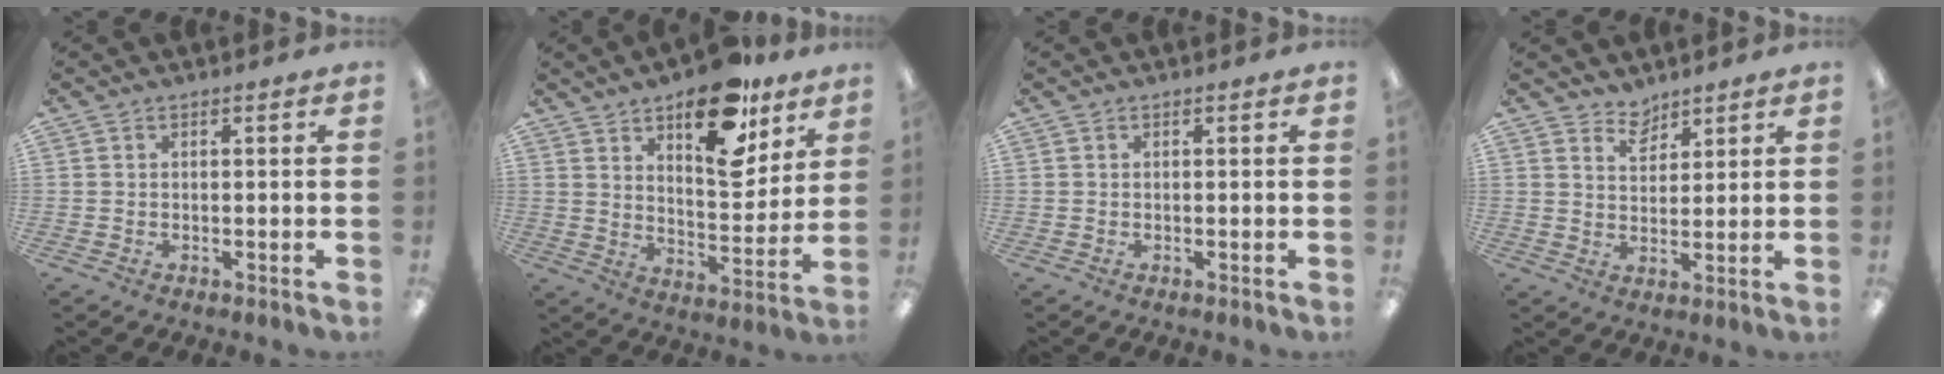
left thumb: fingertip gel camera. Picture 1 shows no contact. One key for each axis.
{"total": 17.9, "fx": 12.0, "fy": 7.8, "fz": 10.8, "tx": -0.142, "ty": -0.066, "tz": 0.199}
{"total": 0.0}
{"total": 4.7, "fx": 4.2, "fy": 2.2, "fz": 0.5, "tx": -0.006, "ty": -0.027, "tz": 0.077}